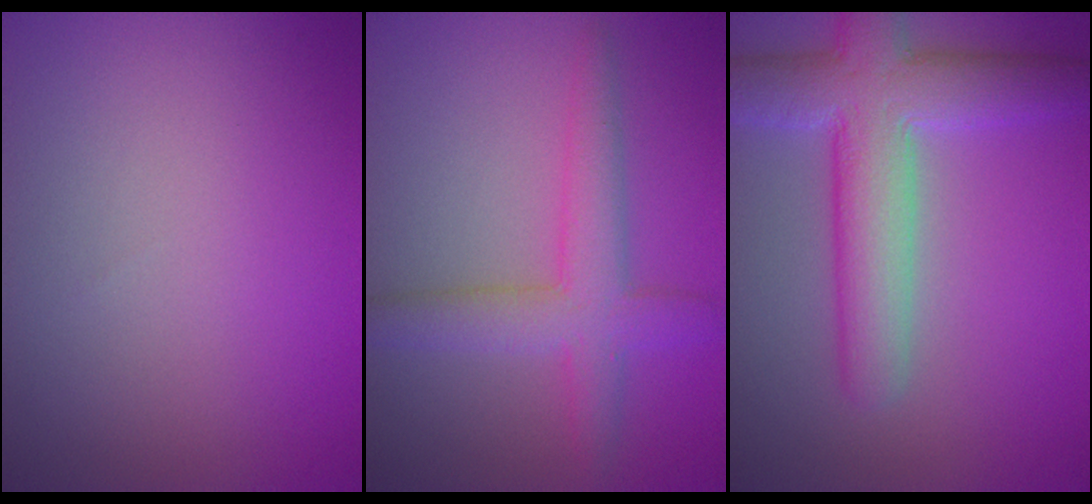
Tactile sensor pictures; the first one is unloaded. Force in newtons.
{"total": 4.4, "press": 4.4, "slide": 0.2}
{"total": 7.5, "press": 7.5, "slide": 0.2}